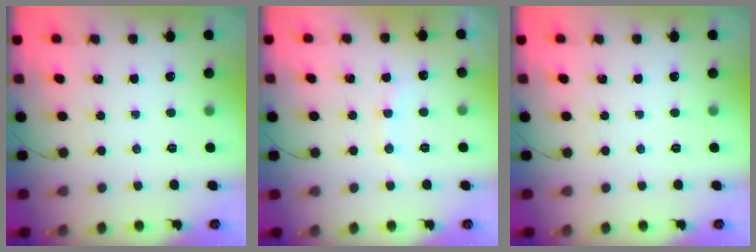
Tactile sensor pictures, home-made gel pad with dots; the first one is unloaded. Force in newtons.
{"total": 8.2, "press": 8.1, "slide": 1.3}
{"total": 0.0}